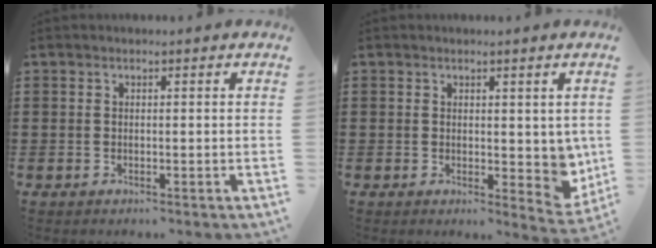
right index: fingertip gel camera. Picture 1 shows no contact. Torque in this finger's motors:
{"motor_torque": [-0.12, 0.05, 0.35, 0.05]}